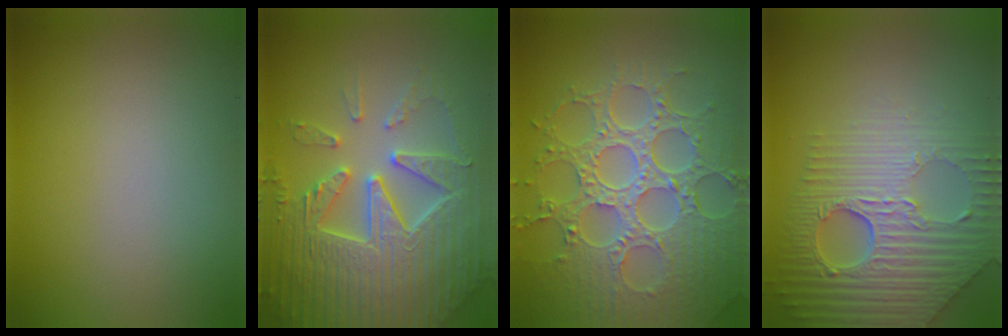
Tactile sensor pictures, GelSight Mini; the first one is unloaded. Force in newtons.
{"total": 7.7, "press": 7.6, "slide": 1.5}
{"total": 8.7, "press": 6.3, "slide": 6.0}
{"total": 8.7, "press": 6.0, "slide": 6.3}